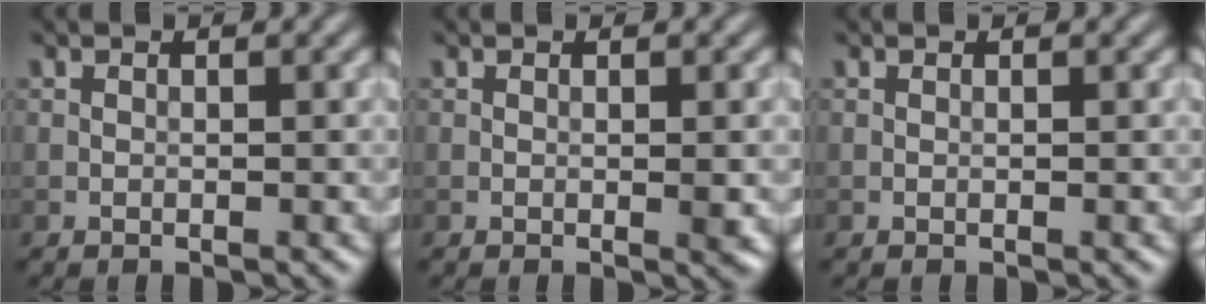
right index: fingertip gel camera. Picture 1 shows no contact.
{"total": 1.2, "force": [0.0, 0.1, 1.1], "torque": [-0.016, -0.001, -0.001]}
{"total": 0.0}